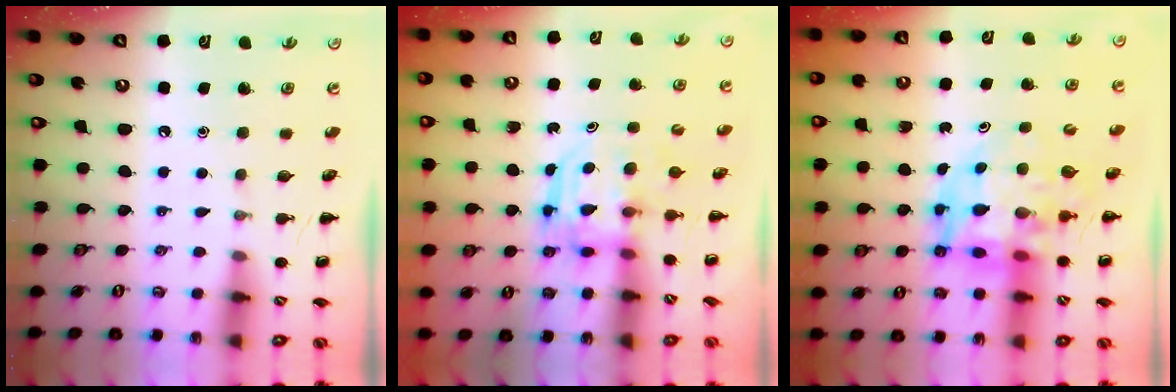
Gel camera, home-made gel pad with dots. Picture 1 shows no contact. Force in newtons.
{"total": 3.0, "press": 3.0, "slide": 0.2}
{"total": 11.1, "press": 10.6, "slide": 3.6}